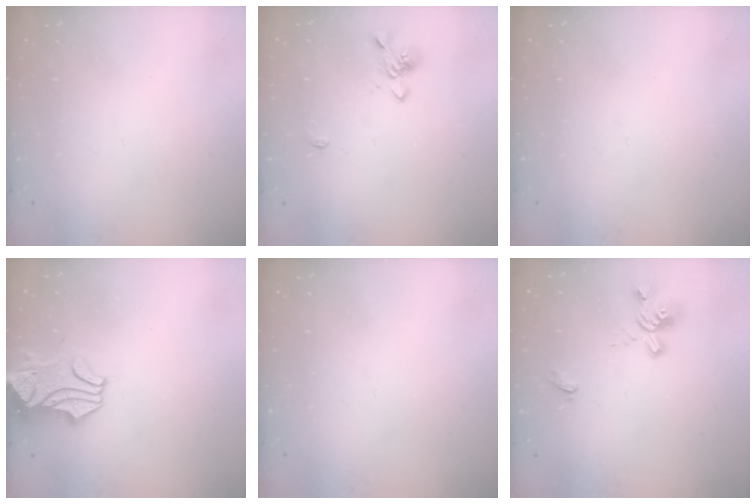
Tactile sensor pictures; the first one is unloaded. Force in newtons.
{"total": 1.5, "press": 1.2, "slide": 0.9}
{"total": 0.0}
{"total": 2.3, "press": 1.8, "slide": 1.4}
{"total": 0.0}
{"total": 2.1, "press": 1.6, "slide": 1.4}